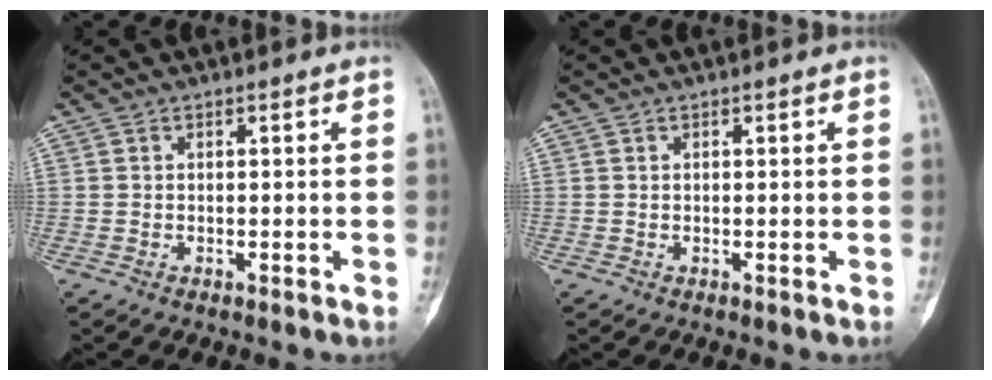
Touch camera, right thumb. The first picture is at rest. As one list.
[{"total": 0.0}]